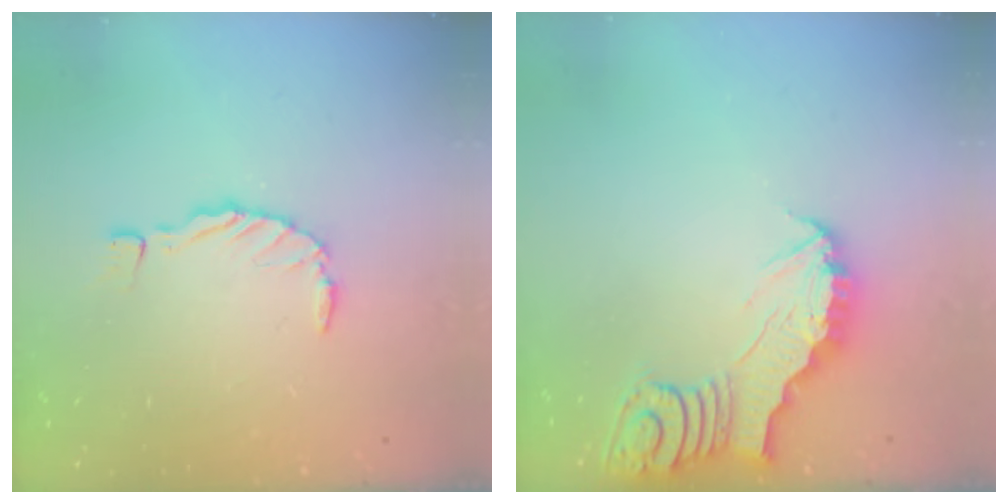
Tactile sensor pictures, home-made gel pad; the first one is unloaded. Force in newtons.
{"total": 3.2, "press": 3.2, "slide": 0.5}